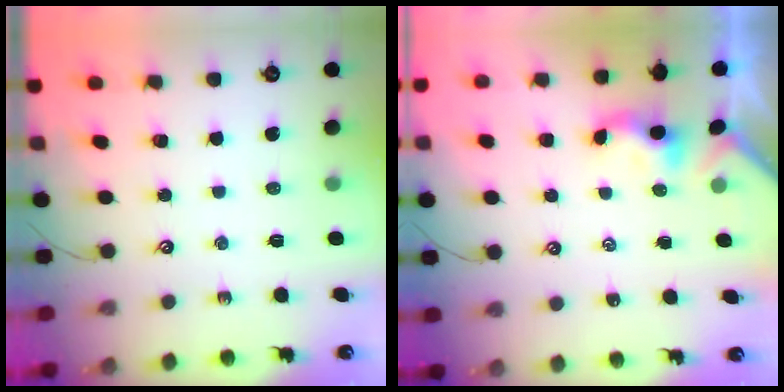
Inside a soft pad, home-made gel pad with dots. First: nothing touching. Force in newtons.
{"total": 1.0, "press": 0.9, "slide": 0.4}